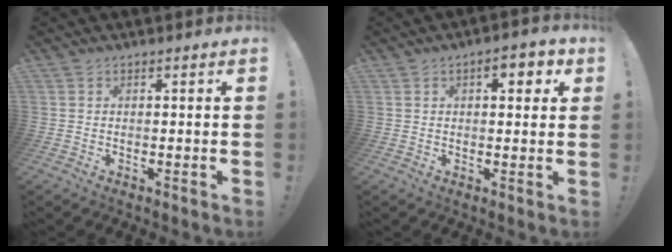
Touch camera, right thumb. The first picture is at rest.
{"total": 5.7, "force": [2.4, 2.7, 4.4], "torque": [-0.041, -0.008, 0.032]}